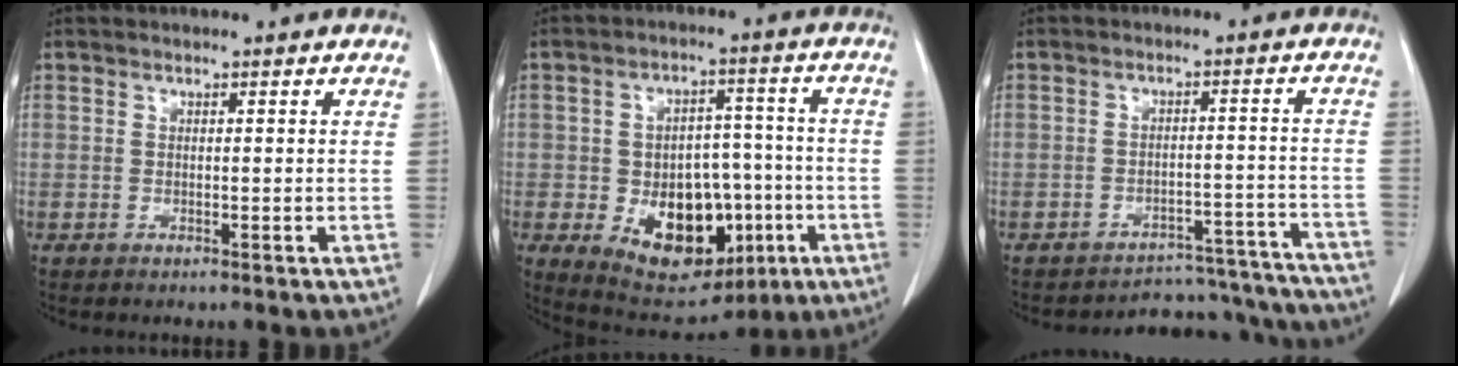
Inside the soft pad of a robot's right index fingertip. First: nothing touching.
{"total": 16.1, "force": [-4.9, 10.3, 11.3], "torque": [-0.178, 0.022, -0.055]}
{"total": 13.6, "force": [-13.2, 3.4, -0.1], "torque": [0.021, 0.045, -0.155]}